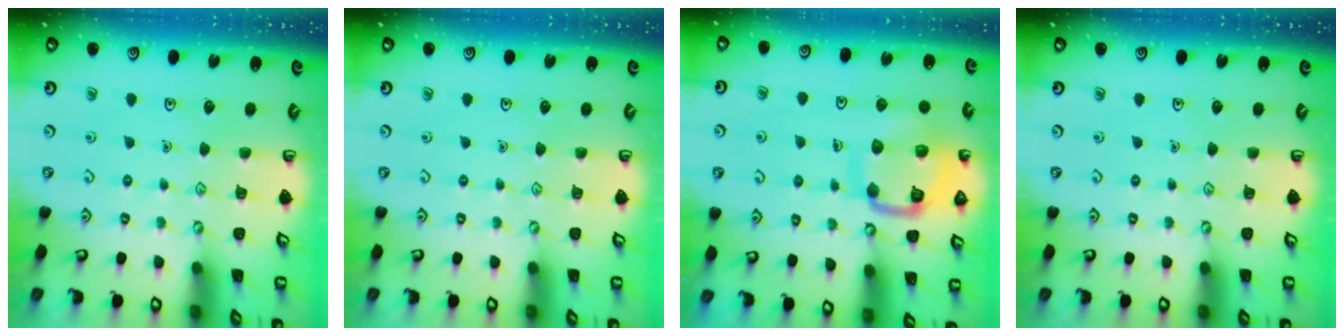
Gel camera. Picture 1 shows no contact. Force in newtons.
{"total": 0.0}
{"total": 14.1, "press": 14.0, "slide": 1.5}
{"total": 0.0}